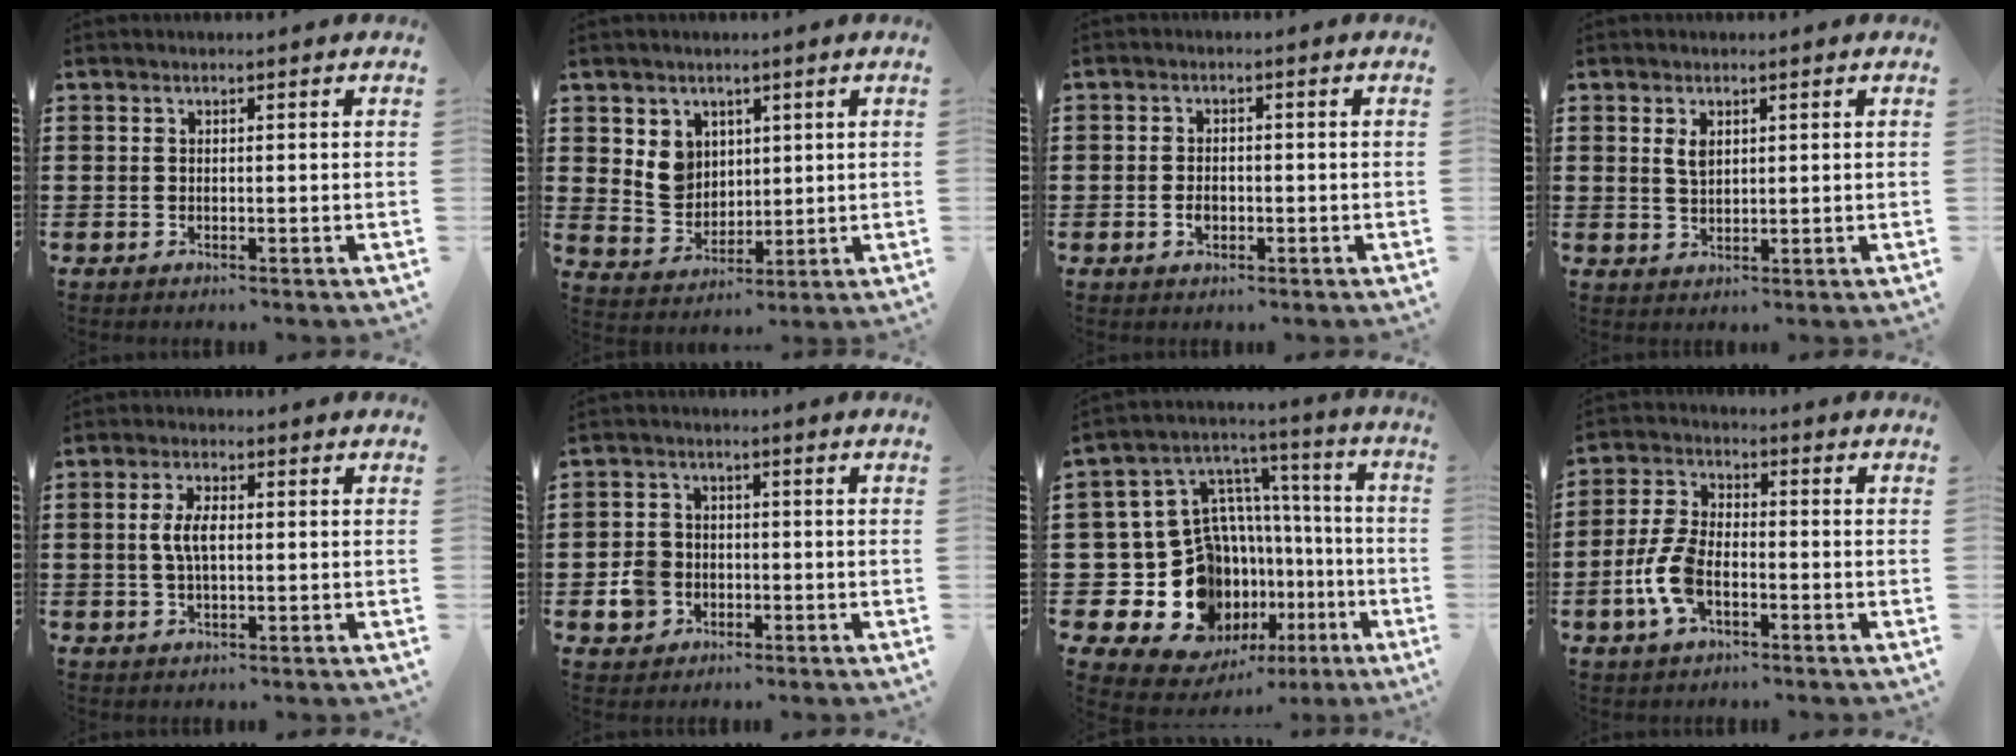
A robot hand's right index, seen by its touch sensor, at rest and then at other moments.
{"total": 5.9, "force": [2.3, 5.1, 1.8], "torque": [-0.048, 0.011, 0.044]}
{"total": 2.0, "force": [-0.7, 1.3, 1.4], "torque": [-0.027, 0.003, -0.013]}
{"total": 2.4, "force": [1.0, 1.3, 1.8], "torque": [-0.040, 0.004, 0.018]}
{"total": 4.3, "force": [0.2, 1.8, 3.9], "torque": [-0.092, 0.001, -0.003]}
{"total": 5.0, "force": [-1.5, 4.3, 1.9], "torque": [-0.064, 0.002, -0.032]}
{"total": 16.8, "force": [-4.9, 14.1, 7.8], "torque": [-0.218, -0.026, -0.057]}
{"total": 7.5, "force": [-2.4, 3.9, 5.9], "torque": [-0.157, -0.006, -0.055]}